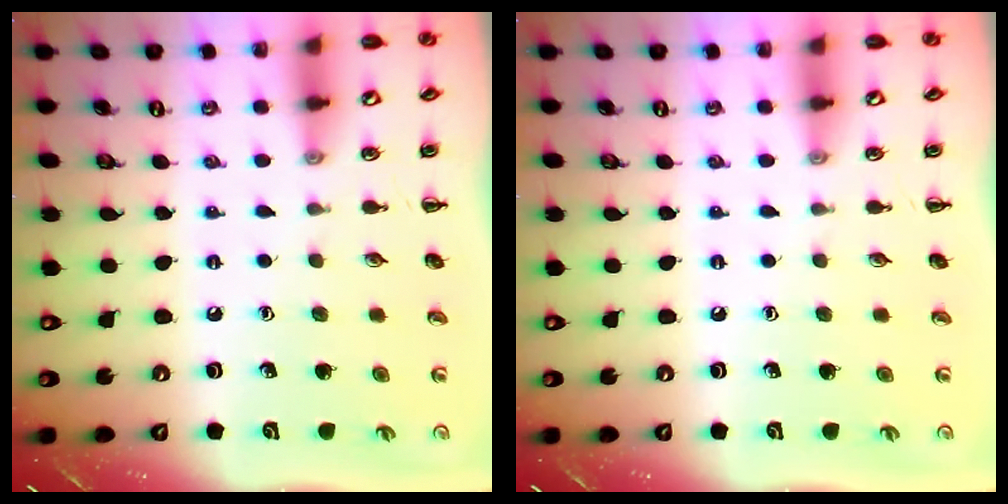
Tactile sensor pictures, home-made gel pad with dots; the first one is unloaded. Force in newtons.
{"total": 0.0}